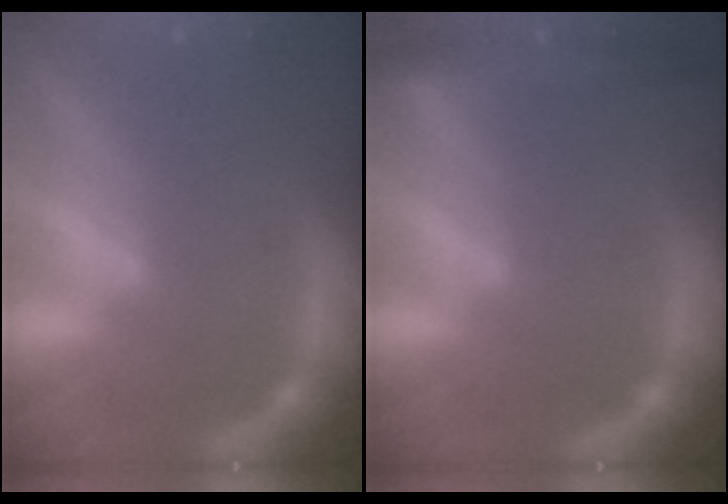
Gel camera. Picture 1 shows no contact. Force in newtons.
{"total": 5.0}